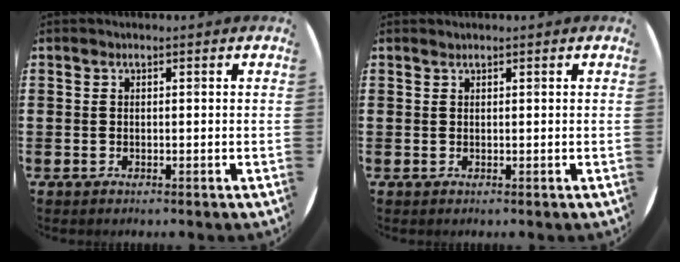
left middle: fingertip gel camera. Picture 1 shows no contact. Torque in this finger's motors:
{"motor_torque": [0.16, -0.11, -0.02, -0.01]}